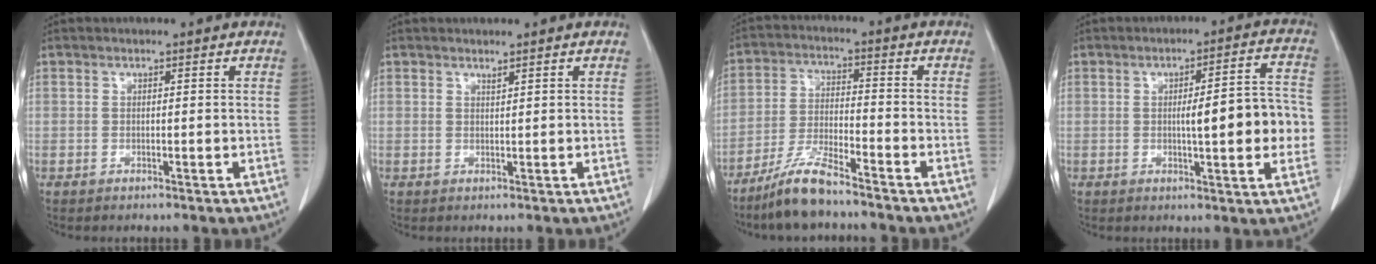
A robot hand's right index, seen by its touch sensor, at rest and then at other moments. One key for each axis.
{"total": 0.6, "fx": 0.5, "fy": -0.1, "fz": 0.2, "tx": -0.010, "ty": -0.006, "tz": 0.013}
{"total": 7.9, "fx": -6.5, "fy": 0.7, "fz": 4.5, "tx": -0.096, "ty": -0.021, "tz": -0.128}
{"total": 10.3, "fx": -0.8, "fy": 1.7, "fz": 10.1, "tx": -0.129, "ty": 0.017, "tz": -0.010}